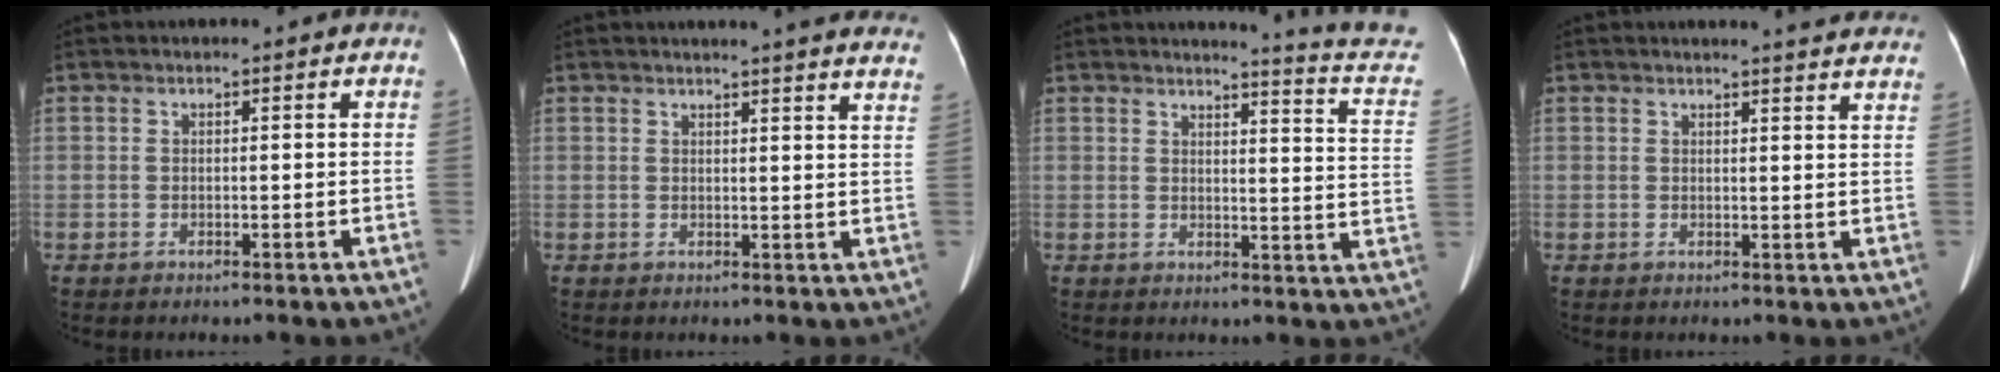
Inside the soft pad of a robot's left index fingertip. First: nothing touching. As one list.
[{"total": 15.9, "force": [14.9, 0.6, 5.5], "torque": [-0.060, -0.039, 0.156]}, {"total": 11.3, "force": [10.9, -1.5, 2.7], "torque": [-0.031, -0.098, 0.098]}, {"total": 9.8, "force": [9.3, 0.3, 2.8], "torque": [-0.023, -0.026, 0.082]}]